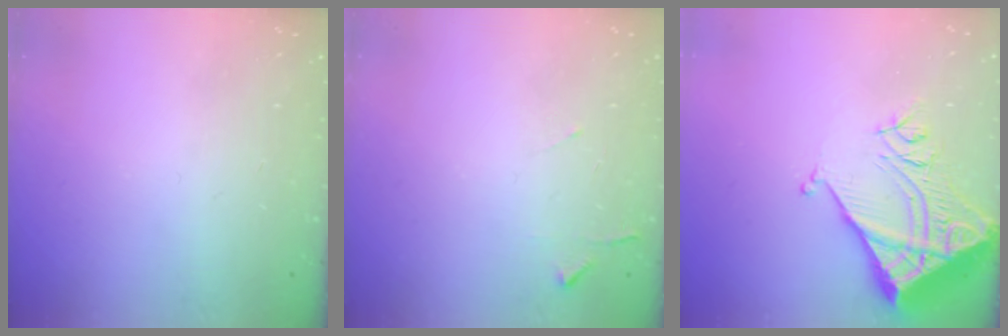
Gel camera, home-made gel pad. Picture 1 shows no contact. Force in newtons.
{"total": 4.7, "press": 4.6, "slide": 0.6}
{"total": 9.6, "press": 9.5, "slide": 1.1}